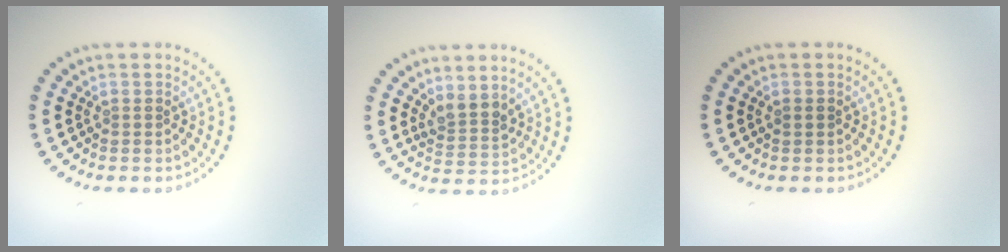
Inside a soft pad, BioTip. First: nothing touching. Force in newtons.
{"total": 2.2, "press": 1.9, "slide": 1.2}
{"total": 0.8, "press": 0.8, "slide": 0.1}